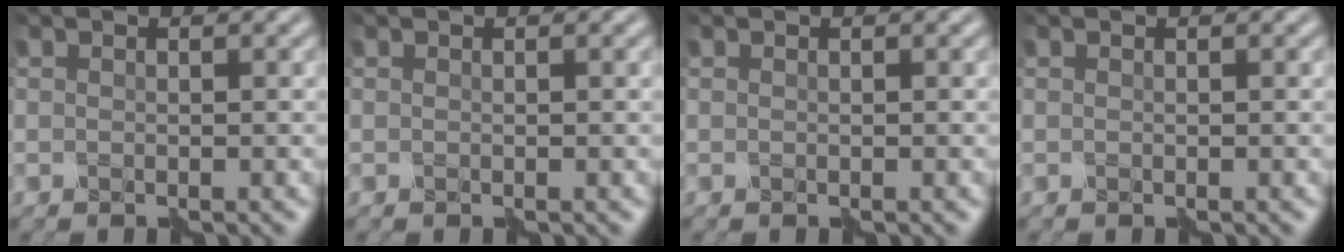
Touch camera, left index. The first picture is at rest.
{"total": 0.0}
{"total": 0.0}
{"total": 0.0}